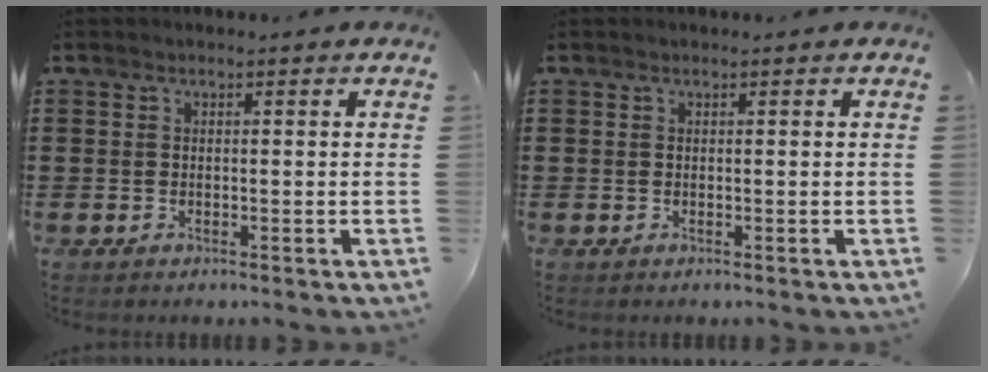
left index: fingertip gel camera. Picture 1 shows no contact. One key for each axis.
{"total": 0.0}